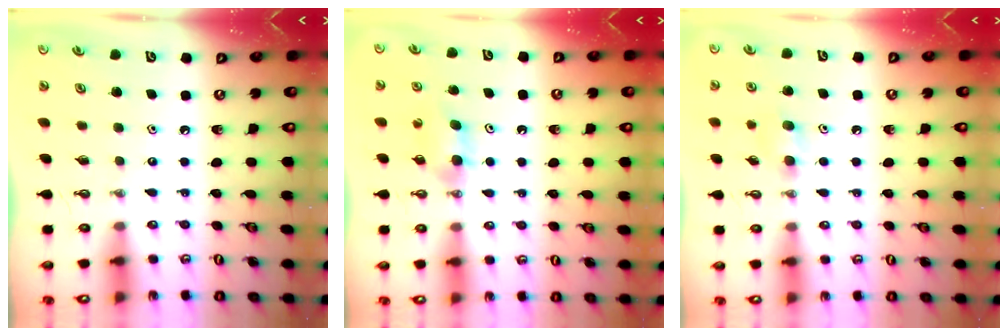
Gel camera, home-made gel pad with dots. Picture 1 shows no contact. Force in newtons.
{"total": 5.9, "press": 5.8, "slide": 1.0}
{"total": 6.2, "press": 6.1, "slide": 0.8}